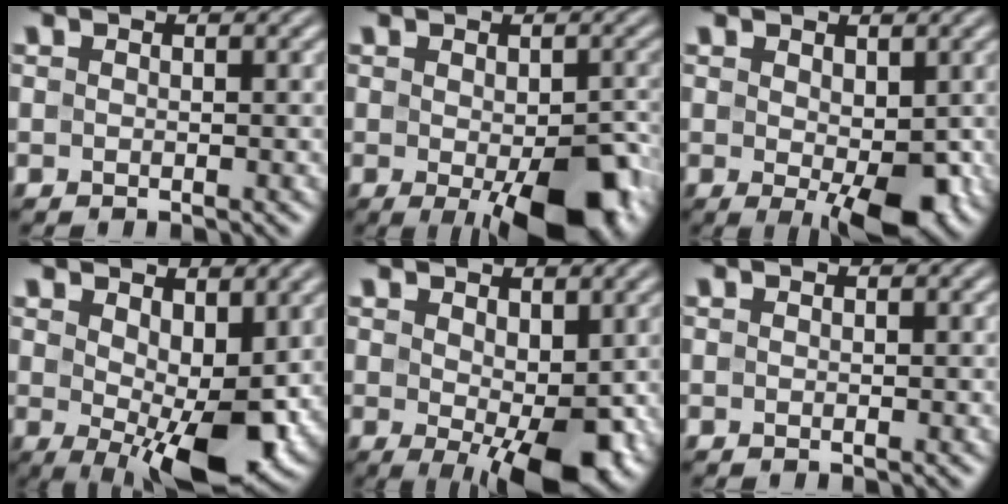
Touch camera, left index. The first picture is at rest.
{"total": 8.7, "force": [-3.2, 3.6, 7.3], "torque": [-0.107, -0.021, -0.035]}
{"total": 5.7, "force": [-0.7, 2.6, 5.0], "torque": [-0.079, -0.010, -0.006]}
{"total": 9.6, "force": [0.3, 4.6, 8.4], "torque": [-0.131, -0.014, 0.012]}
{"total": 8.0, "force": [-0.7, 3.7, 7.1], "torque": [-0.110, -0.013, -0.001]}
{"total": 0.0}